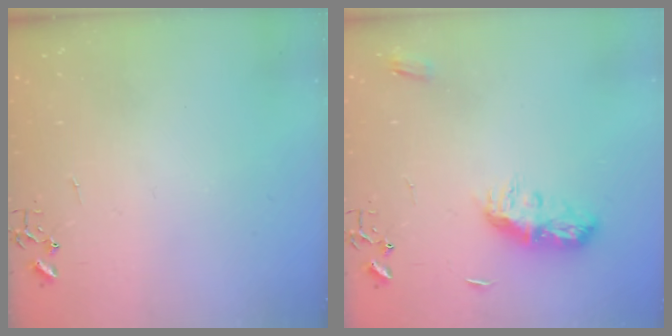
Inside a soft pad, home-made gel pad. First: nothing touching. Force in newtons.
{"total": 9.3, "press": 9.3, "slide": 0.4}